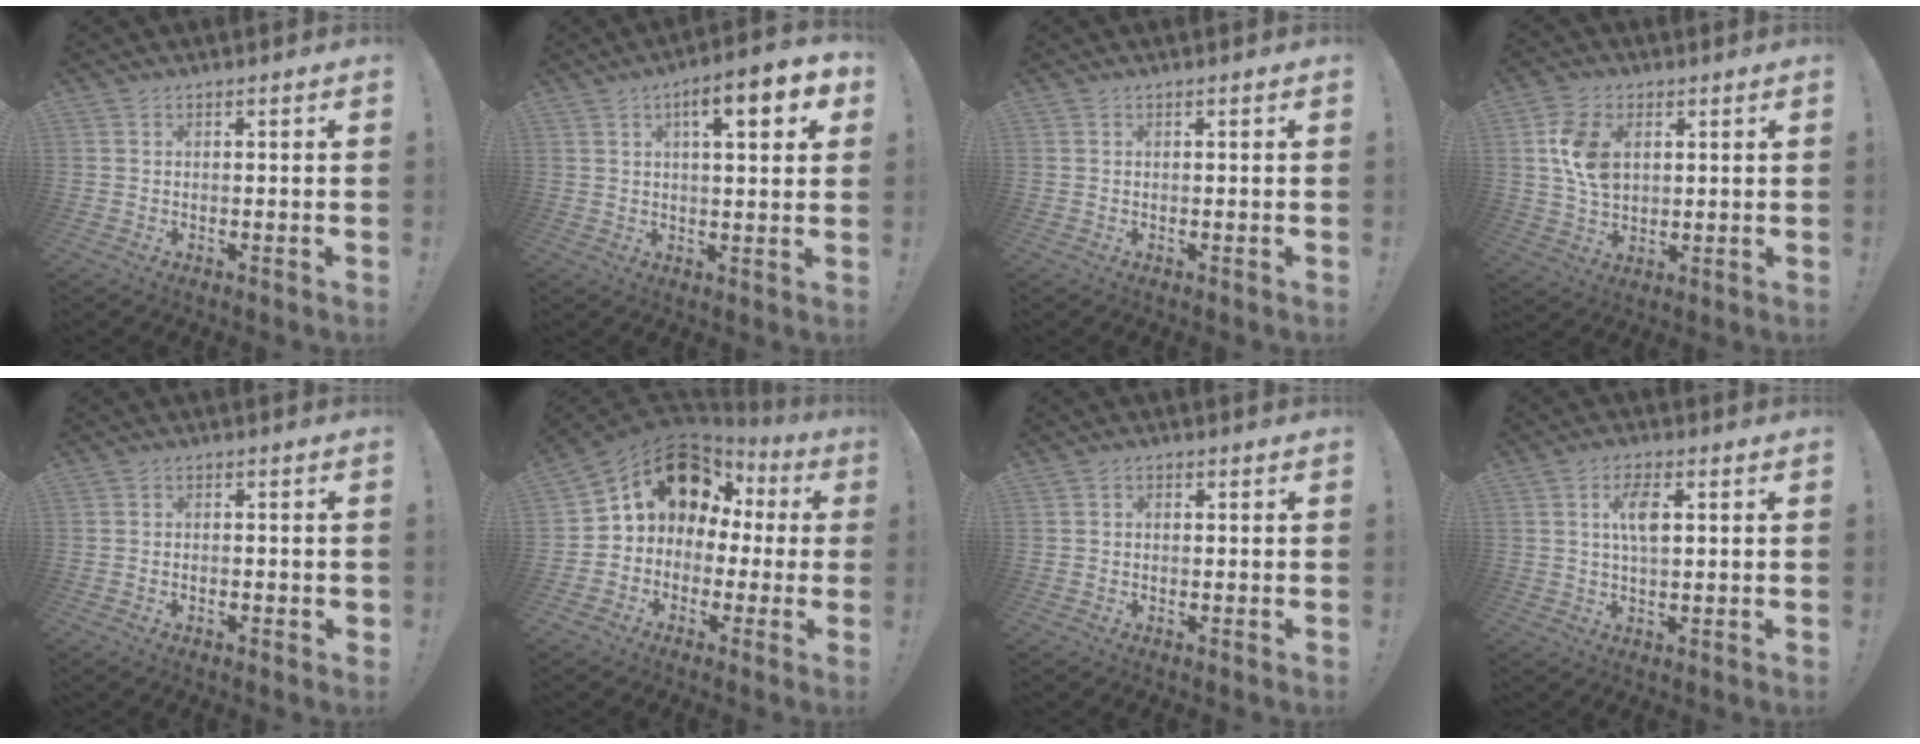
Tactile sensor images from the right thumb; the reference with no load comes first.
{"total": 9.8, "force": [3.9, 2.4, 8.7], "torque": [-0.111, -0.013, 0.054]}
{"total": 0.0}
{"total": 10.9, "force": [2.8, 7.6, 7.3], "torque": [-0.127, -0.002, 0.051]}
{"total": 1.2, "force": [-0.5, 0.7, 0.9], "torque": [-0.011, 0.003, -0.009]}
{"total": 13.7, "force": [5.0, 10.4, 7.3], "torque": [-0.111, -0.024, 0.099]}
{"total": 1.2, "force": [-0.6, 0.8, 0.6], "torque": [-0.014, 0.006, -0.011]}
{"total": 6.7, "force": [1.4, 2.9, 5.9], "torque": [-0.097, 0.003, 0.020]}